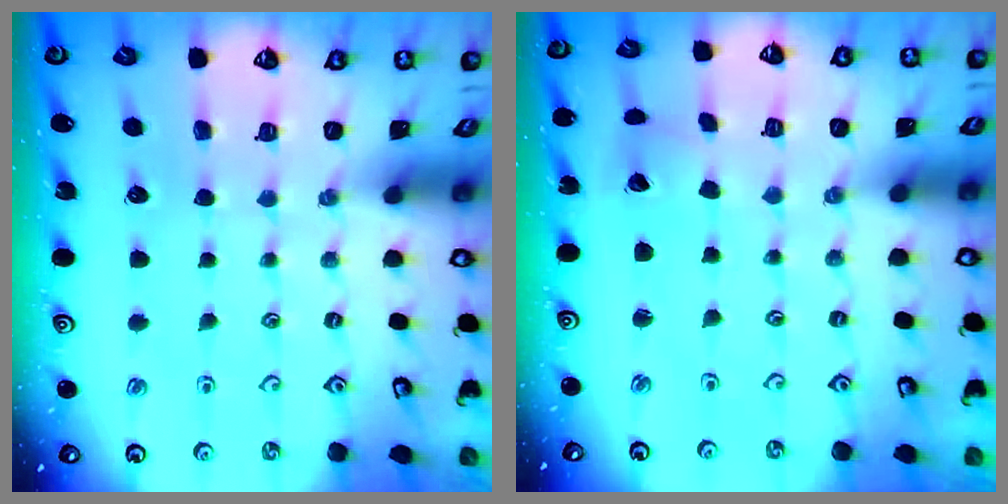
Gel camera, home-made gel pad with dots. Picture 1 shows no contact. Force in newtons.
{"total": 2.3, "press": 2.3, "slide": 0.3}